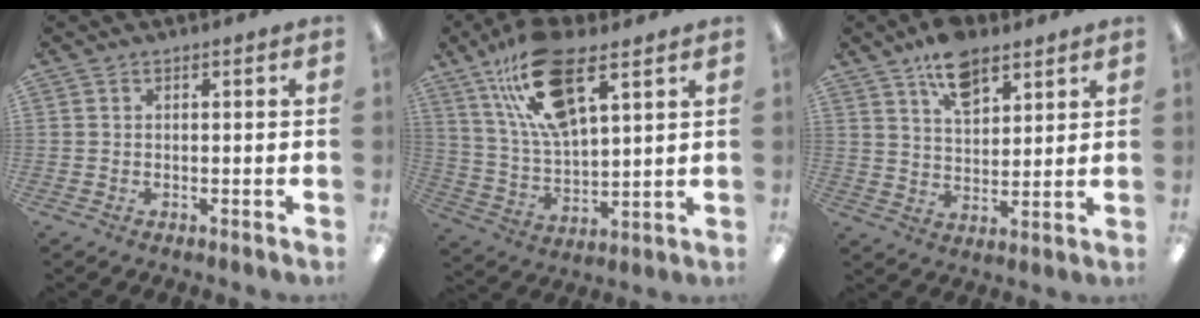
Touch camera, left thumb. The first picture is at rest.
{"total": 18.5, "force": [11.2, 7.4, 12.7], "torque": [-0.246, -0.031, 0.195]}
{"total": 10.0, "force": [6.8, 5.2, 5.1], "torque": [-0.078, -0.032, 0.122]}